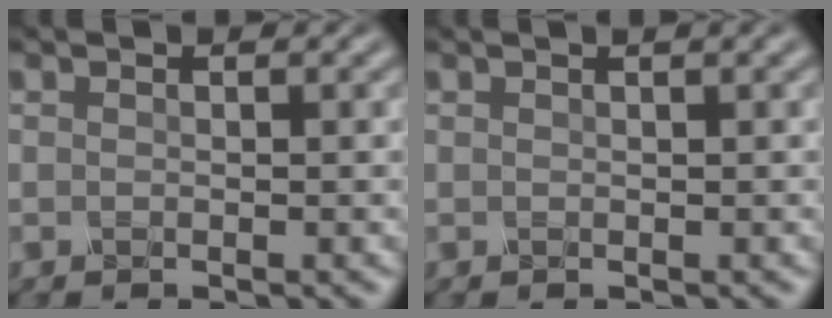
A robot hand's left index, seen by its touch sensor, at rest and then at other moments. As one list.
[{"total": 0.9, "force": [0.5, 0.2, 0.6], "torque": [-0.012, 0.000, 0.003]}]